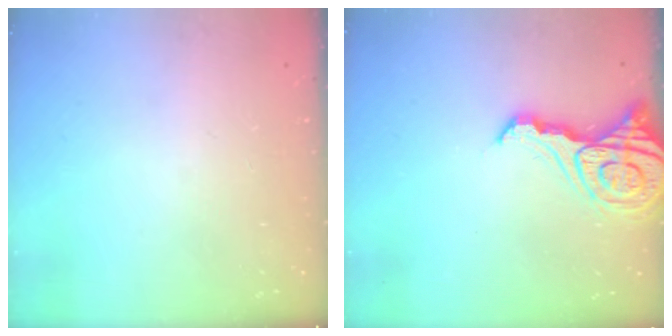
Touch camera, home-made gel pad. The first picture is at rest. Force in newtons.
{"total": 12.8, "press": 12.7, "slide": 1.2}